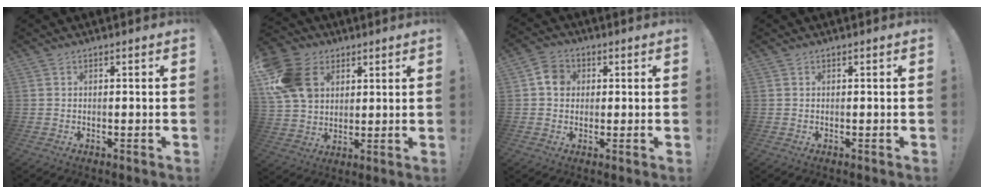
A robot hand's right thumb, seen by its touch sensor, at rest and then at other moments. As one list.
[{"total": 16.9, "force": [6.2, 13.0, 9.0], "torque": [-0.146, -0.019, 0.124]}, {"total": 6.4, "force": [1.2, 5.5, 3.0], "torque": [-0.034, 0.007, 0.023]}, {"total": 0.0}]